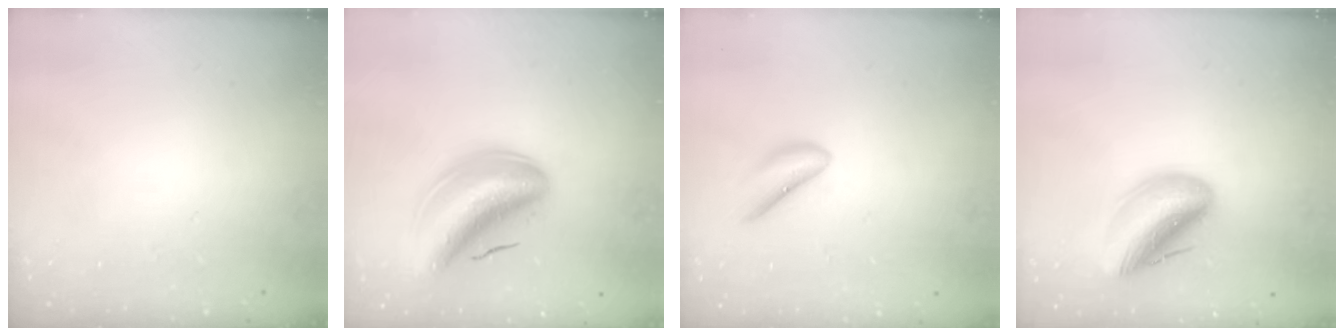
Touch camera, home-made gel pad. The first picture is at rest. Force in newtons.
{"total": 11.2, "press": 10.5, "slide": 3.8}
{"total": 6.6, "press": 6.5, "slide": 0.9}
{"total": 14.4, "press": 14.0, "slide": 3.3}